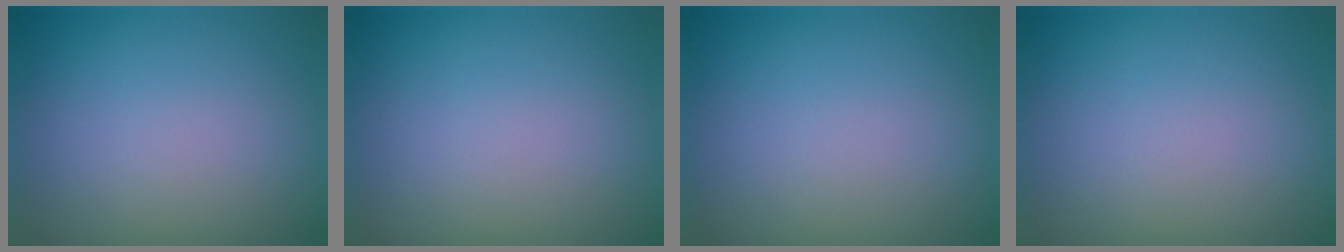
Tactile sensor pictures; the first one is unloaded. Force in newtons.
{"total": 0.0}
{"total": 0.0}
{"total": 0.0}